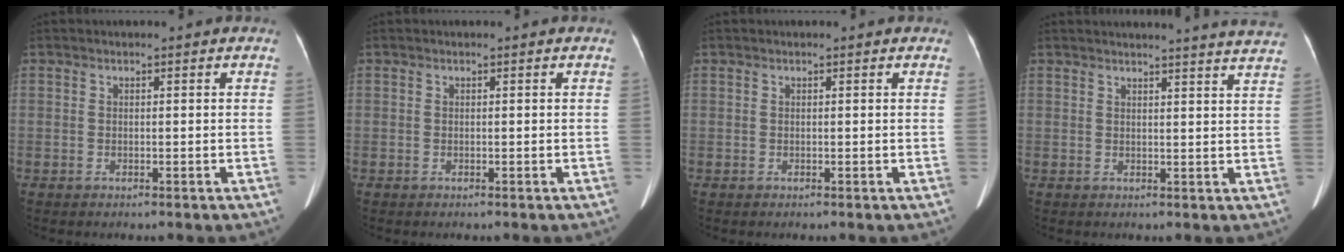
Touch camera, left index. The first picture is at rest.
{"total": 0.0}
{"total": 0.0}
{"total": 12.5, "force": [12.1, -0.7, 3.2], "torque": [-0.032, -0.045, 0.119]}